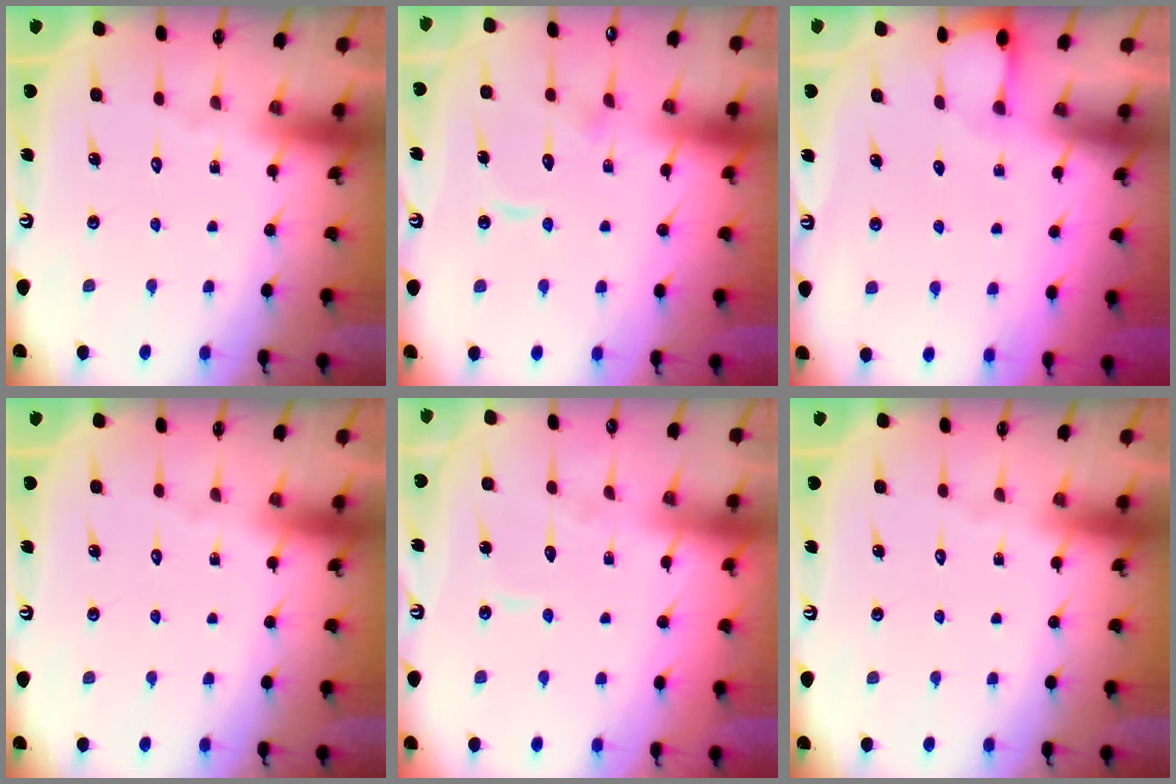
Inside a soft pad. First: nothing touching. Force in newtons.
{"total": 9.9, "press": 9.9, "slide": 0.8}
{"total": 2.0, "press": 2.0, "slide": 0.2}
{"total": 0.0}
{"total": 5.2, "press": 5.2, "slide": 0.2}
{"total": 0.0}